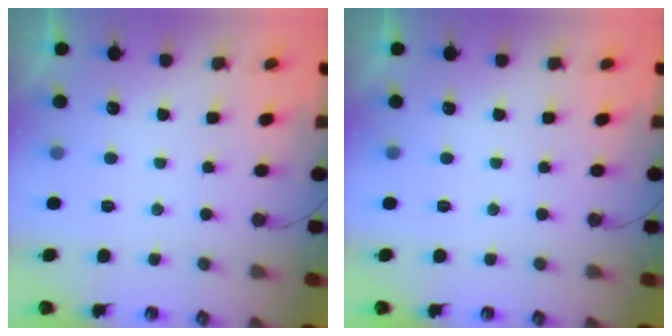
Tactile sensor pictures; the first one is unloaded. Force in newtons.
{"total": 0.0}